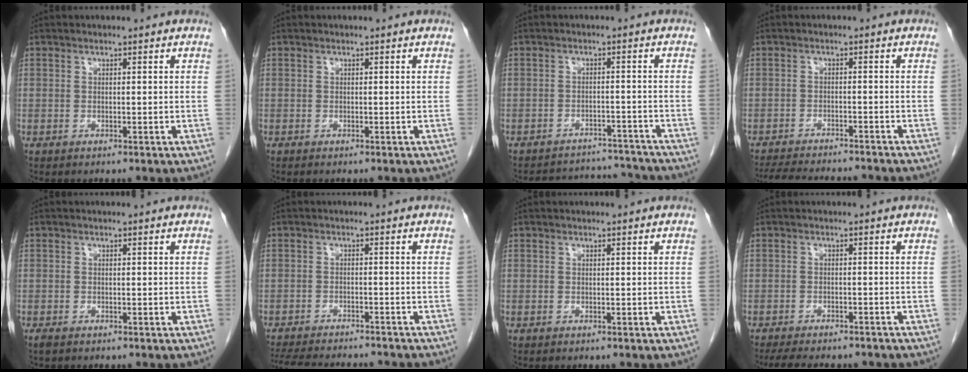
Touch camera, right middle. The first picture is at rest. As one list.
[{"total": 0.0}, {"total": 9.5, "force": [-9.3, 1.6, 0.0], "torque": [0.004, 0.018, -0.123]}, {"total": 13.2, "force": [-12.1, 1.4, 5.0], "torque": [-0.081, -0.014, -0.163]}, {"total": 0.9, "force": [-0.6, 0.5, 0.4], "torque": [-0.015, -0.002, -0.007]}, {"total": 15.4, "force": [-14.0, 2.5, 5.9], "torque": [-0.127, -0.020, -0.189]}, {"total": 0.0}, {"total": 11.9, "force": [-10.3, 3.2, 5.0], "torque": [-0.082, -0.006, -0.127]}]